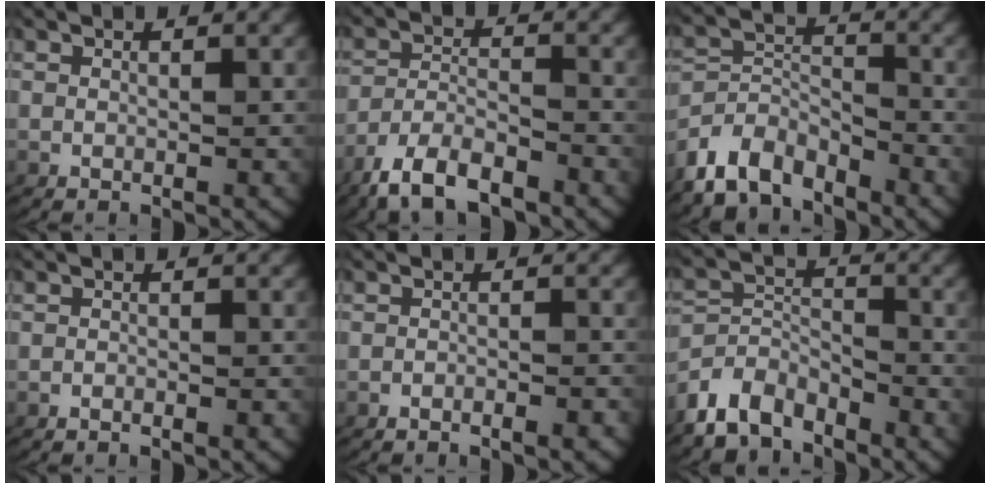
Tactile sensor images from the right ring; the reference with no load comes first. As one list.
[{"total": 5.7, "force": [-4.3, 2.6, 2.7], "torque": [-0.057, -0.013, -0.071]}, {"total": 6.9, "force": [-4.3, 4.7, 2.7], "torque": [-0.062, -0.037, -0.066]}, {"total": 0.8, "force": [-0.8, 0.0, 0.3], "torque": [-0.009, -0.005, -0.013]}, {"total": 1.5, "force": [-1.3, 0.2, 0.6], "torque": [-0.009, -0.002, -0.026]}, {"total": 6.0, "force": [-3.9, 4.0, 2.1], "torque": [-0.052, -0.034, -0.061]}]